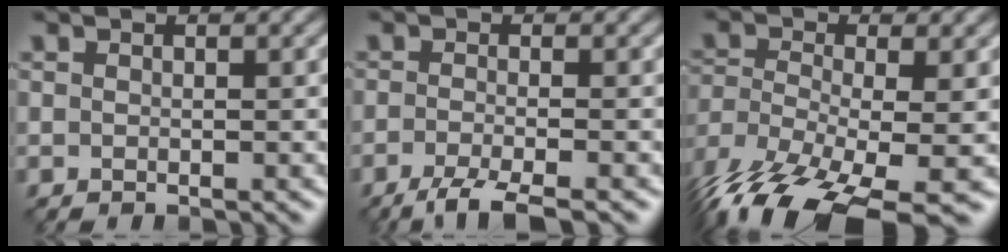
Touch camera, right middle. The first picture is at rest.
{"total": 3.7, "force": [-2.7, 0.6, 2.4], "torque": [-0.041, -0.003, -0.059]}
{"total": 12.1, "force": [-8.4, 3.9, 7.8], "torque": [-0.172, -0.024, -0.128]}